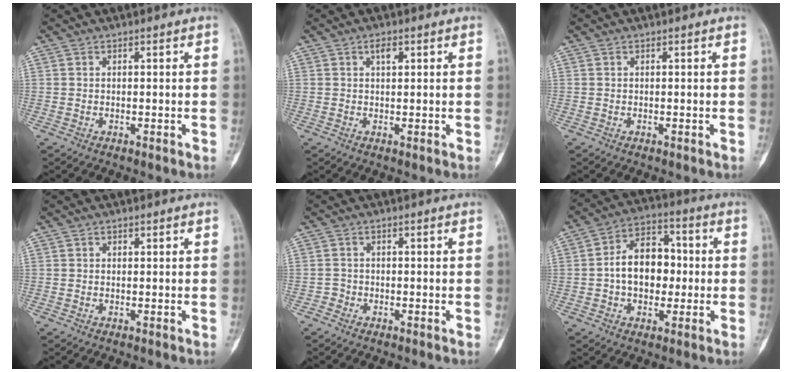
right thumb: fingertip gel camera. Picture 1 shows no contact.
{"total": 1.8, "force": [0.9, 0.9, 1.2], "torque": [-0.017, -0.001, 0.014]}
{"total": 0.0}
{"total": 0.0}
{"total": 1.1, "force": [-0.7, 0.9, -0.1], "torque": [0.007, 0.006, -0.019]}
{"total": 14.1, "force": [-0.2, 9.8, 10.1], "torque": [-0.118, 0.035, -0.009]}